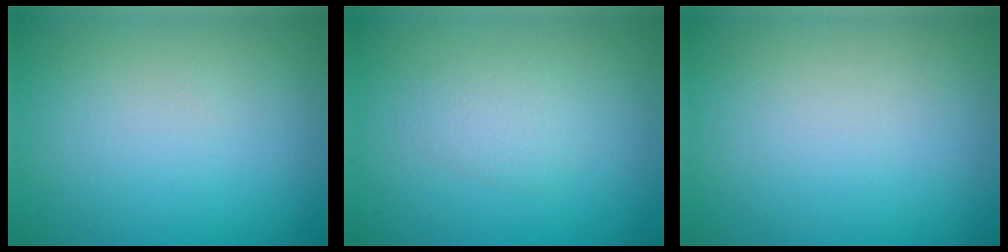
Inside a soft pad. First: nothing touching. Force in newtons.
{"total": 1.6, "press": 1.6, "slide": 0.1}
{"total": 0.0}